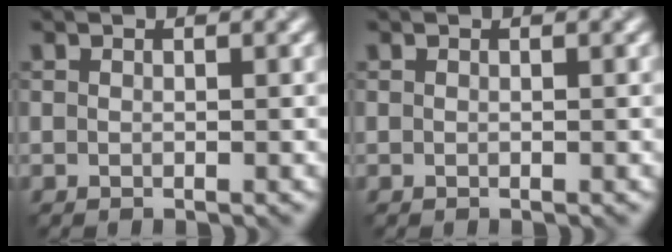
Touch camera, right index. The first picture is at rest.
{"total": 0.0}